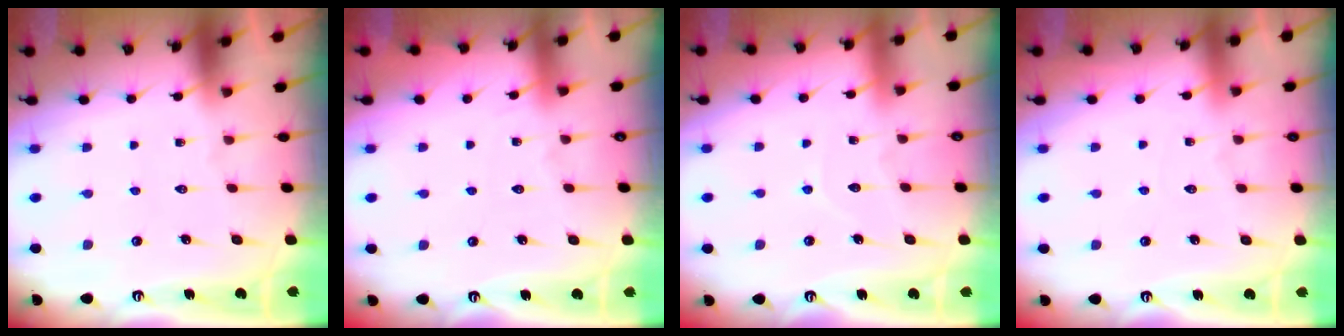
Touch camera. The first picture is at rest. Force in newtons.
{"total": 3.7, "press": 3.6, "slide": 0.5}
{"total": 5.0, "press": 5.0, "slide": 0.4}
{"total": 2.6, "press": 2.6, "slide": 0.3}